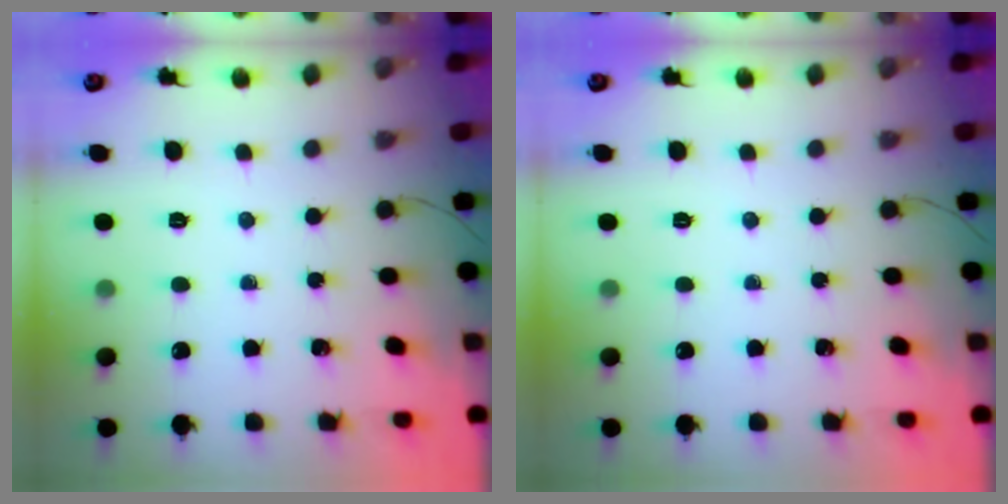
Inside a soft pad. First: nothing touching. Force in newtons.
{"total": 0.0}